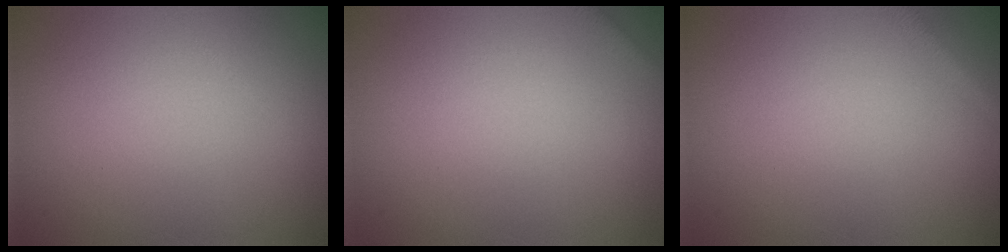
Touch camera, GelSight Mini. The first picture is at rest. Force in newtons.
{"total": 1.0, "press": 1.0, "slide": 0.0}
{"total": 1.4, "press": 1.4, "slide": 0.1}